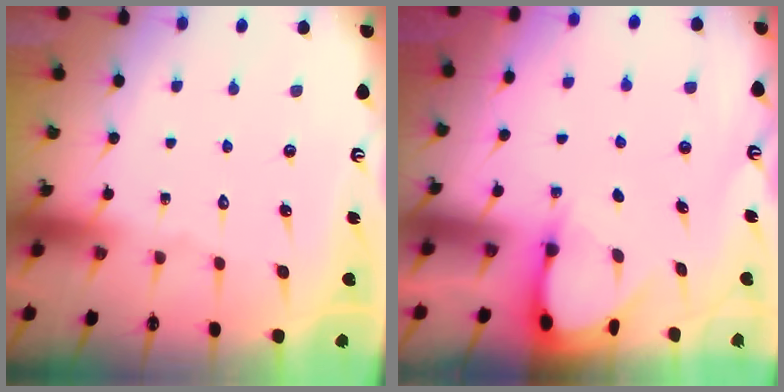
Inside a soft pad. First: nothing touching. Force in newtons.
{"total": 3.1, "press": 3.1, "slide": 0.3}